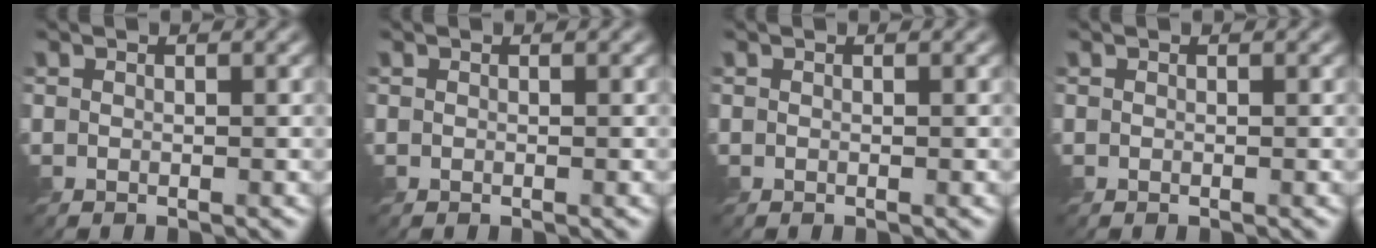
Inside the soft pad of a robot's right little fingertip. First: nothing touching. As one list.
[{"total": 0.0}, {"total": 0.0}, {"total": 0.0}]